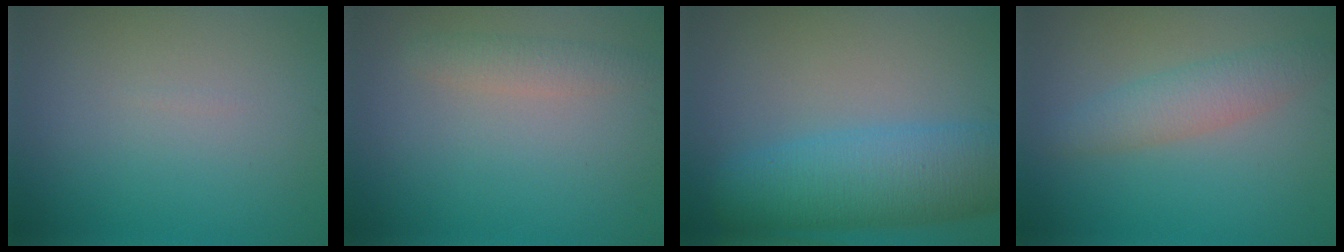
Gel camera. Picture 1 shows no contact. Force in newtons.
{"total": 1.6, "press": 1.6, "slide": 0.0}
{"total": 7.8, "press": 7.8, "slide": 0.5}
{"total": 2.9, "press": 2.9, "slide": 0.1}